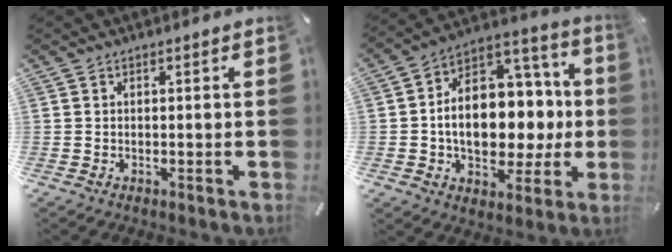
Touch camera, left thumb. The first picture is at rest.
{"total": 16.4, "force": [-1.6, 12.2, 10.9], "torque": [-0.173, -0.005, -0.021]}